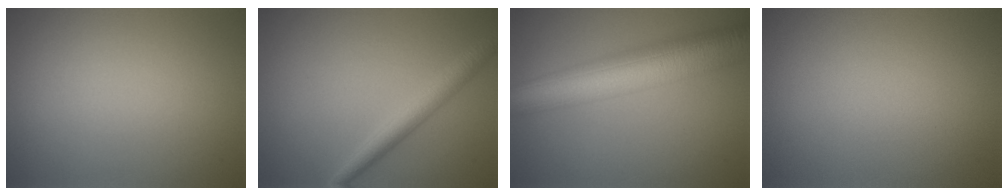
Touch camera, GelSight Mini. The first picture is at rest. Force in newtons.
{"total": 2.9, "press": 2.9, "slide": 0.1}
{"total": 9.8, "press": 9.8, "slide": 0.4}
{"total": 0.0}